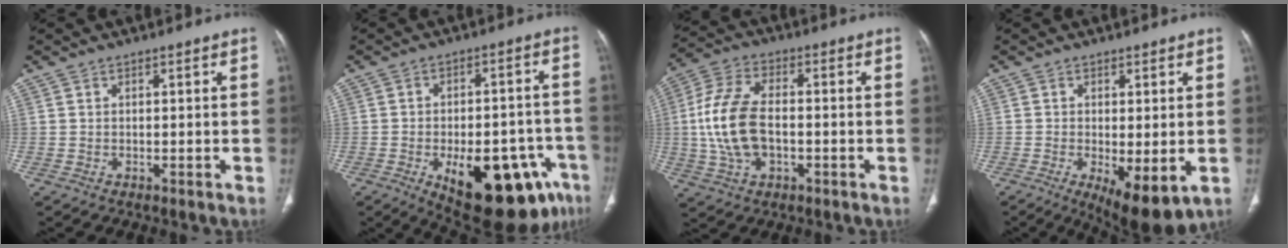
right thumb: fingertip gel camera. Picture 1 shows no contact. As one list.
[{"total": 23.1, "force": [-9.9, 10.7, 17.9], "torque": [-0.179, 0.032, -0.117]}, {"total": 13.4, "force": [-1.0, 7.7, 10.9], "torque": [-0.229, 0.018, -0.019]}, {"total": 10.1, "force": [-3.1, 3.7, 8.8], "torque": [-0.132, -0.019, -0.038]}]